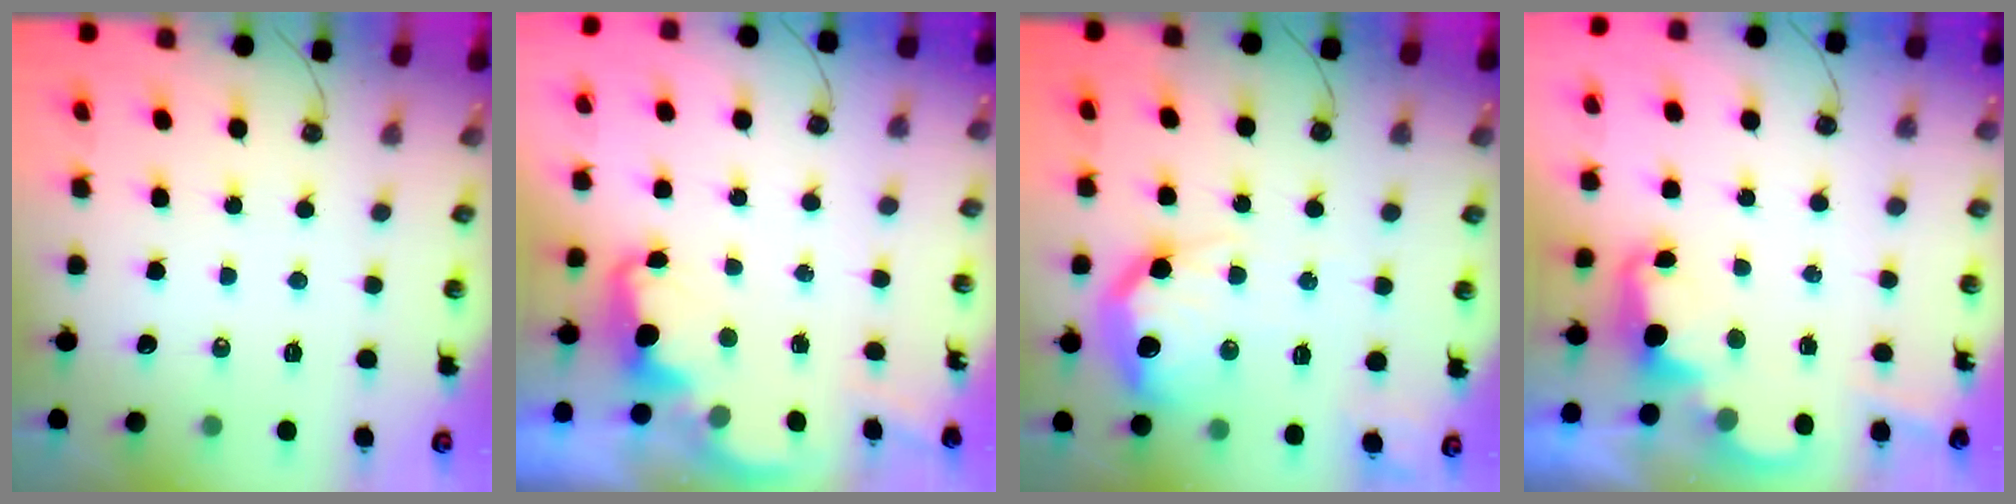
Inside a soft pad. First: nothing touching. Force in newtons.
{"total": 2.5, "press": 2.4, "slide": 0.5}
{"total": 19.6, "press": 19.6, "slide": 1.1}
{"total": 2.5, "press": 2.4, "slide": 0.6}